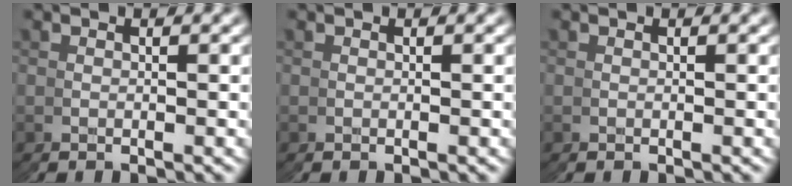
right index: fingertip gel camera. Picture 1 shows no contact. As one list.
[{"total": 0.0}, {"total": 0.0}]